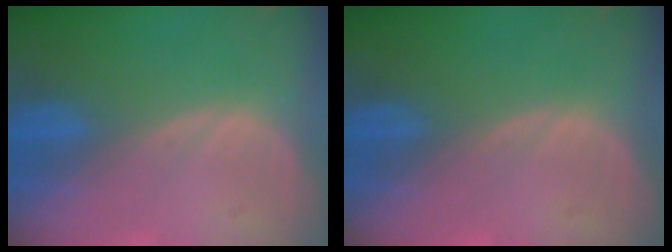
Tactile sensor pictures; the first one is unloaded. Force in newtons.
{"total": 0.0}